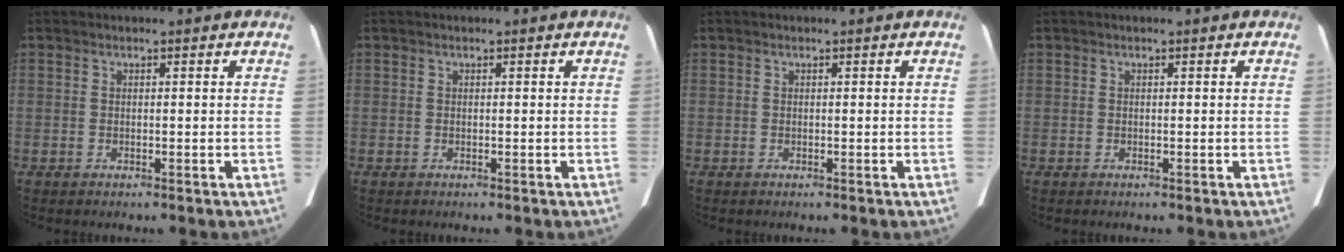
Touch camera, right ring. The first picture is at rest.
{"total": 0.0}
{"total": 0.0}
{"total": 0.0}